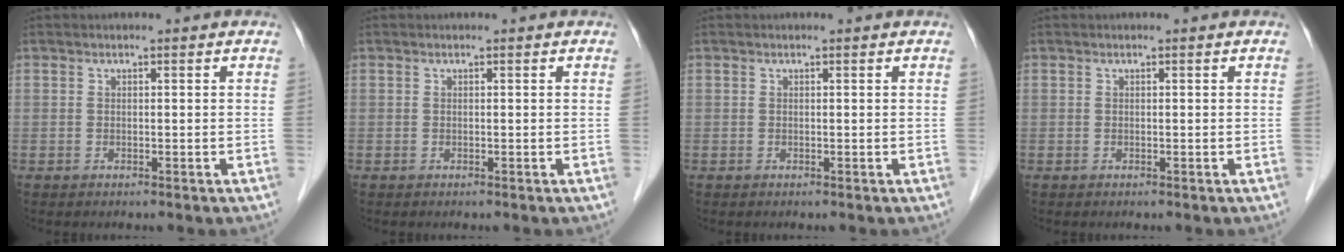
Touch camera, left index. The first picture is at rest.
{"total": 0.0}
{"total": 0.0}
{"total": 0.0}